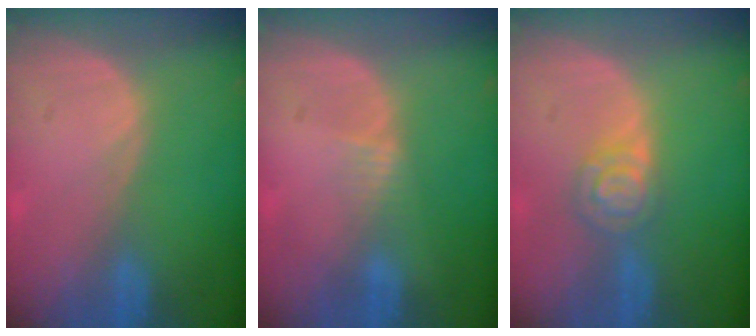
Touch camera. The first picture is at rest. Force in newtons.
{"total": 1.4, "press": 1.1, "slide": 0.8}
{"total": 4.6, "press": 4.2, "slide": 2.1}